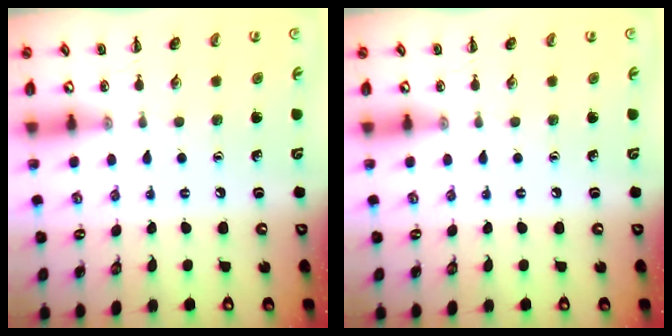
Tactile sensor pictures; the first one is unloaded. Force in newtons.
{"total": 0.0}